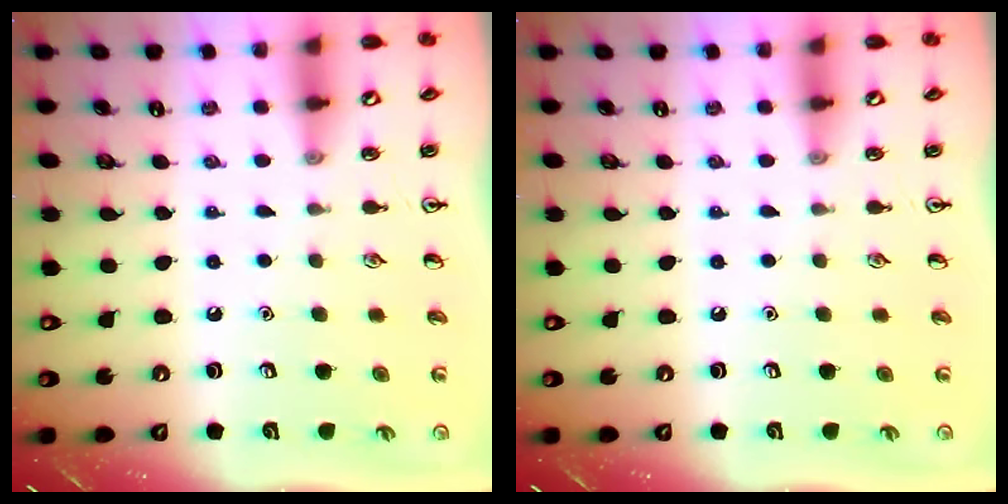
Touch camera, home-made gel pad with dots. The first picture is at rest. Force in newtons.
{"total": 0.0}